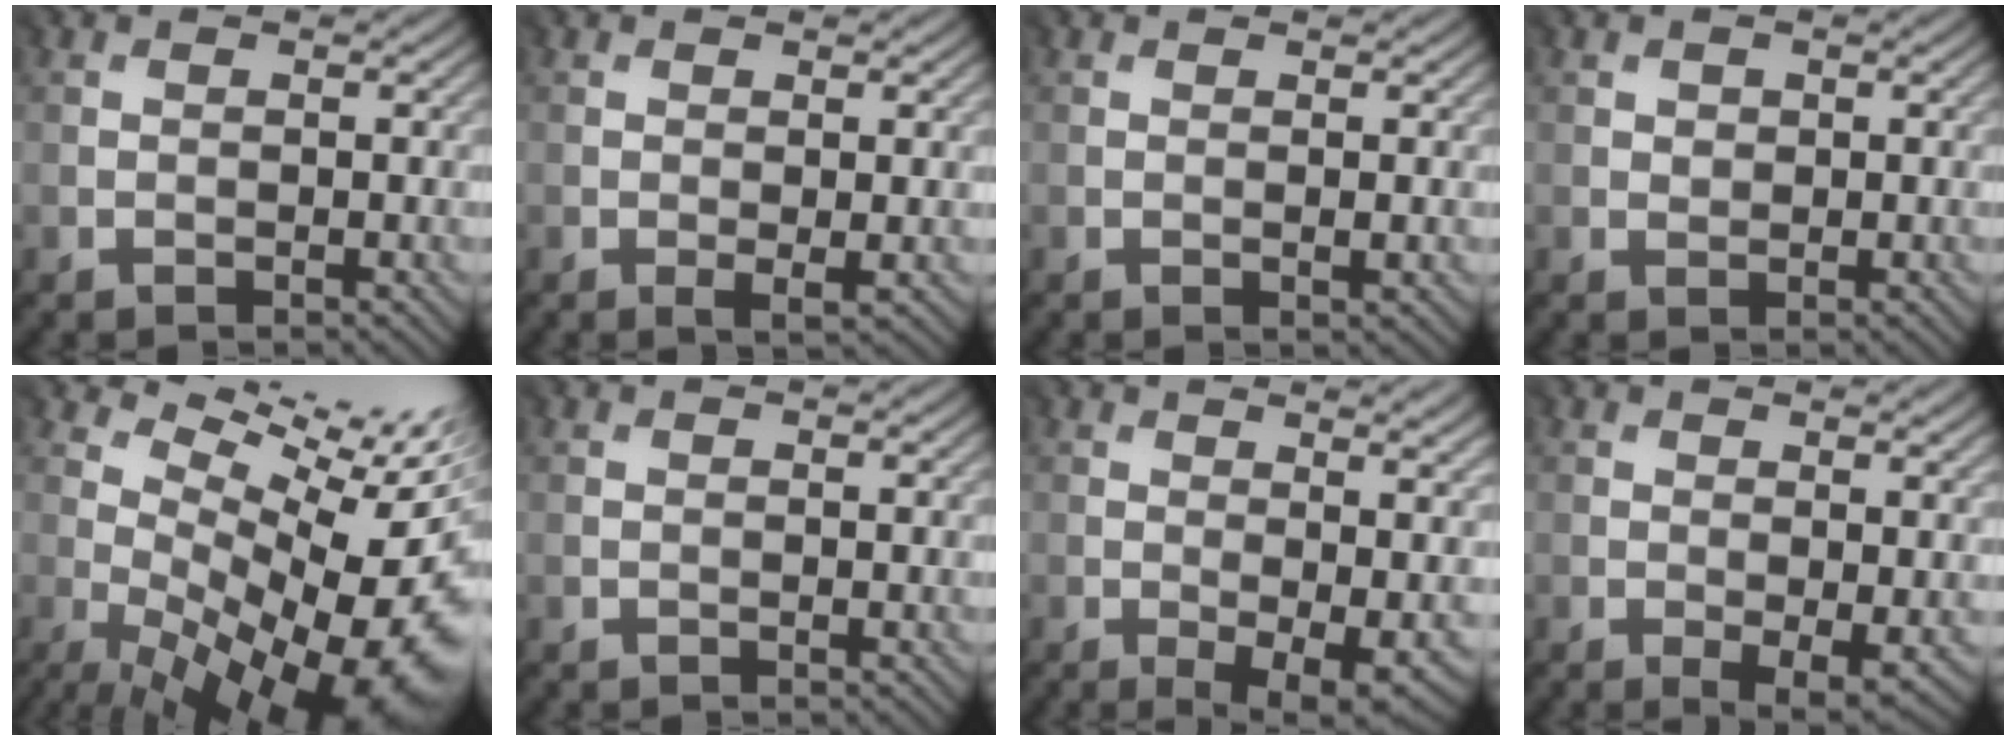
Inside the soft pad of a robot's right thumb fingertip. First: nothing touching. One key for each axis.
{"total": 2.0, "fx": -0.1, "fy": 0.8, "fz": 1.8, "tx": -0.038, "ty": -0.005, "tz": 0.002}
{"total": 0.9, "fx": 0.1, "fy": 0.1, "fz": 0.9, "tx": -0.022, "ty": -0.001, "tz": 0.003}
{"total": 1.3, "fx": 0.7, "fy": 1.0, "fz": -0.2, "tx": 0.005, "ty": -0.002, "tz": 0.015}
{"total": 15.1, "fx": 0.9, "fy": 6.8, "fz": 13.4, "tx": -0.149, "ty": -0.009, "tz": 0.069}
{"total": 0.0}
{"total": 10.0, "fx": -0.3, "fy": 4.1, "fz": 9.1, "tx": -0.104, "ty": -0.006, "tz": 0.010}
{"total": 5.2, "fx": -0.7, "fy": 2.1, "fz": 4.7, "tx": -0.076, "ty": -0.012, "tz": 0.000}